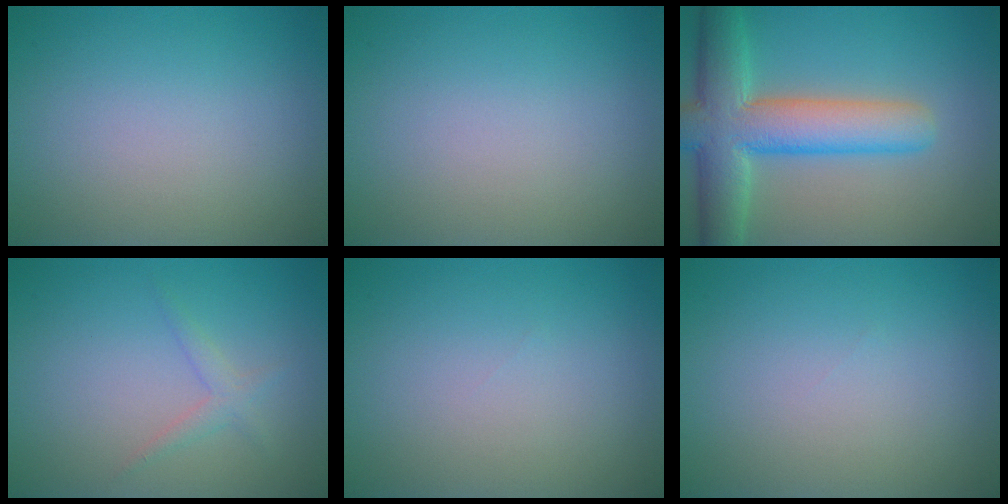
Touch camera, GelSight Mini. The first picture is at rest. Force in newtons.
{"total": 0.0}
{"total": 8.7, "press": 8.7, "slide": 0.5}
{"total": 1.3, "press": 1.3, "slide": 0.1}
{"total": 0.0}
{"total": 0.0}